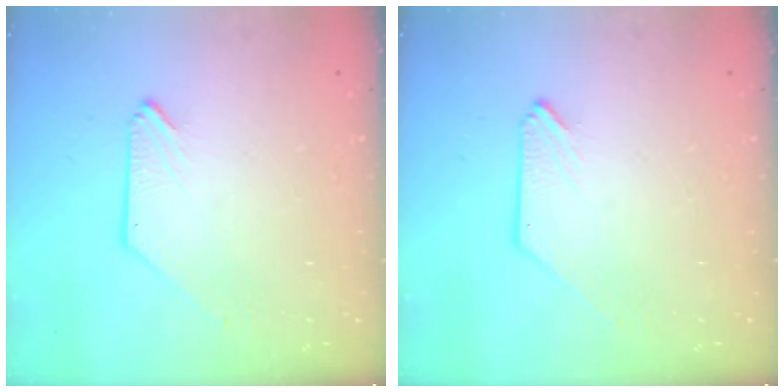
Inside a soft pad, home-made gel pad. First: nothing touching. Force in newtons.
{"total": 0.0}